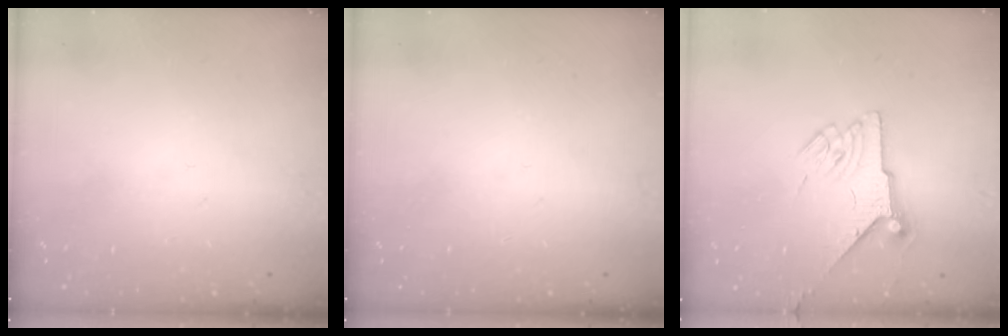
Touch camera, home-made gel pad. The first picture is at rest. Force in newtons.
{"total": 0.0}
{"total": 6.5, "press": 6.4, "slide": 0.9}